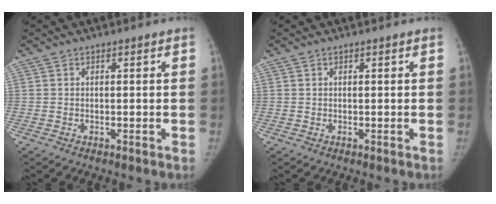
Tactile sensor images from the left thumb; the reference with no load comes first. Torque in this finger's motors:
{"motor_torque": [0.00, 0.00, 0.02, -0.02, 0.00]}